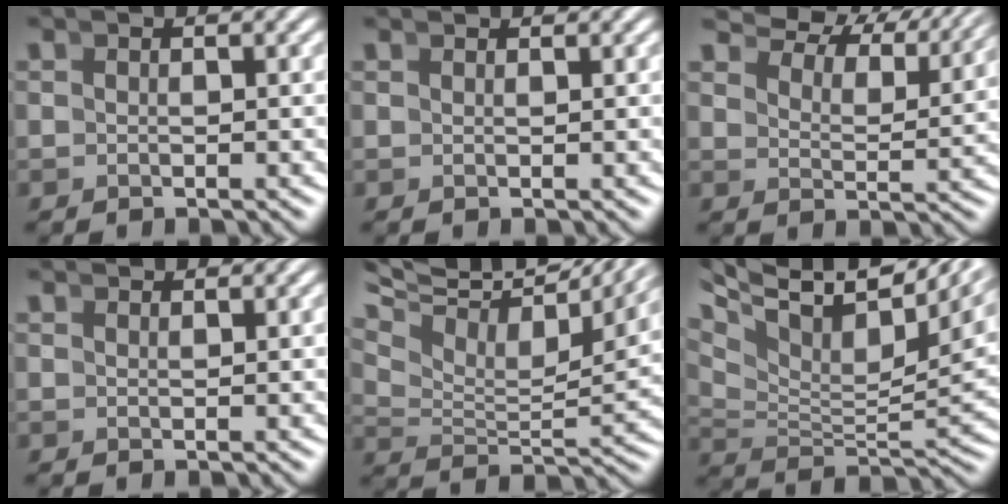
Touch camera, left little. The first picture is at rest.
{"total": 1.0, "force": [0.8, -0.5, -0.2], "torque": [0.018, 0.007, 0.015]}
{"total": 7.4, "force": [6.5, 1.9, 2.9], "torque": [-0.039, 0.027, 0.093]}
{"total": 1.6, "force": [1.5, -0.6, -0.1], "torque": [0.019, 0.008, 0.027]}
{"total": 10.2, "force": [5.8, 5.0, 6.6], "torque": [-0.104, 0.022, 0.077]}
{"total": 12.1, "force": [5.7, 6.6, 8.3], "torque": [-0.128, 0.012, 0.078]}